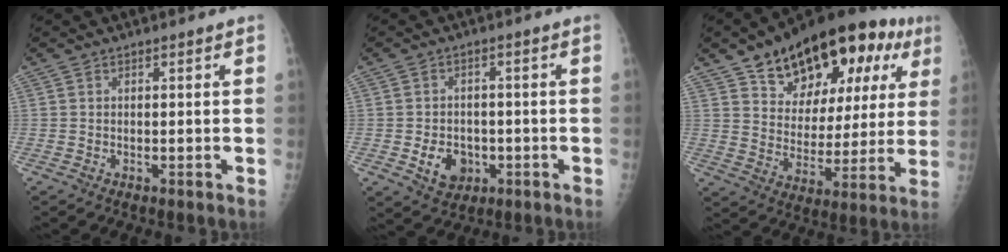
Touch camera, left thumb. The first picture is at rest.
{"total": 6.5, "force": [-2.0, 5.0, 3.6], "torque": [-0.037, 0.009, -0.024]}
{"total": 24.5, "force": [12.4, 13.1, 16.5], "torque": [-0.202, -0.006, 0.188]}